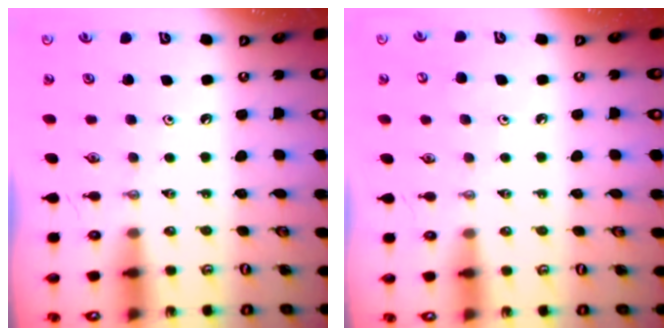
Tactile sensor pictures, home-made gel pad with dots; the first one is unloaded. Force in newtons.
{"total": 5.2, "press": 5.1, "slide": 0.9}